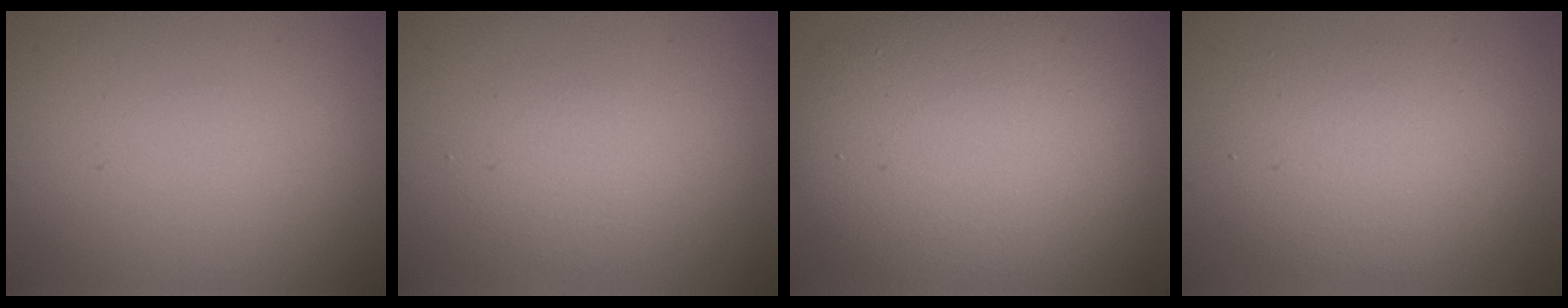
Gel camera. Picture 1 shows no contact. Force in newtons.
{"total": 2.3, "press": 2.3, "slide": 0.2}
{"total": 11.3, "press": 11.3, "slide": 0.5}
{"total": 4.6, "press": 4.6, "slide": 0.2}